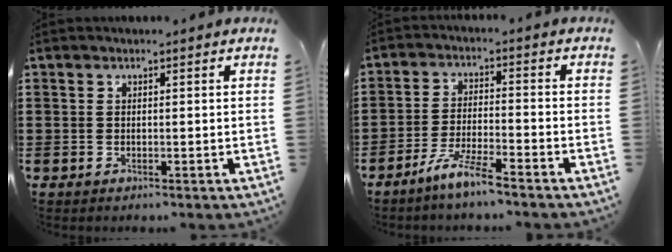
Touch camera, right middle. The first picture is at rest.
{"total": 5.9, "force": [-4.9, 0.2, 3.3], "torque": [-0.073, -0.009, -0.094]}